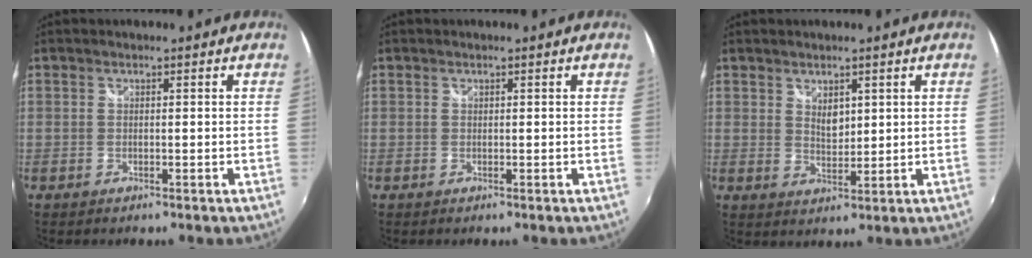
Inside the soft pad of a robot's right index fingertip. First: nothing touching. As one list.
[{"total": 0.0}, {"total": 3.1, "force": [1.4, 2.0, 1.9], "torque": [-0.026, -0.001, 0.025]}]